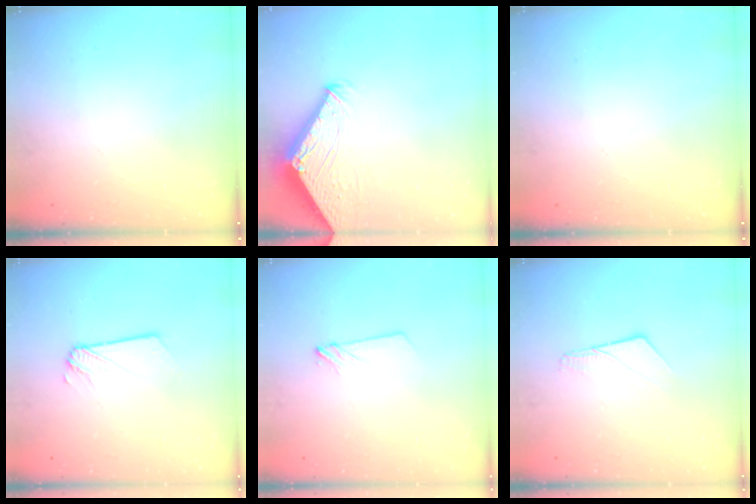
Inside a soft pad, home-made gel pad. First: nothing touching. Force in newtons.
{"total": 4.7, "press": 4.7, "slide": 0.1}
{"total": 0.0}
{"total": 1.9, "press": 1.9, "slide": 0.3}
{"total": 2.8, "press": 2.8, "slide": 0.3}
{"total": 5.7, "press": 5.7, "slide": 0.5}